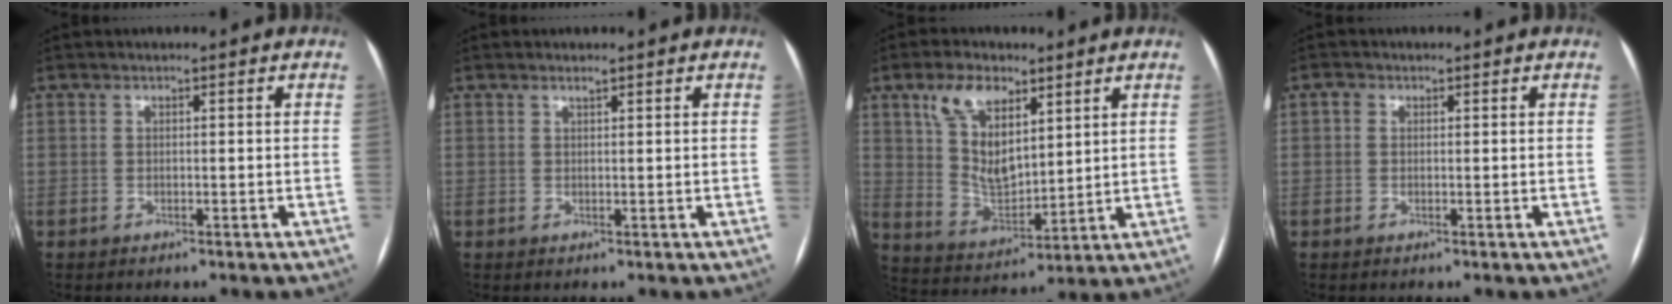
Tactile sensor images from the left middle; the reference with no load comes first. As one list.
[{"total": 0.6, "force": [0.5, 0.0, 0.3], "torque": [-0.010, 0.000, 0.011]}, {"total": 10.6, "force": [5.7, 5.1, 7.4], "torque": [-0.152, 0.007, 0.117]}, {"total": 0.9, "force": [0.2, 0.8, 0.4], "torque": [-0.009, 0.008, 0.002]}]